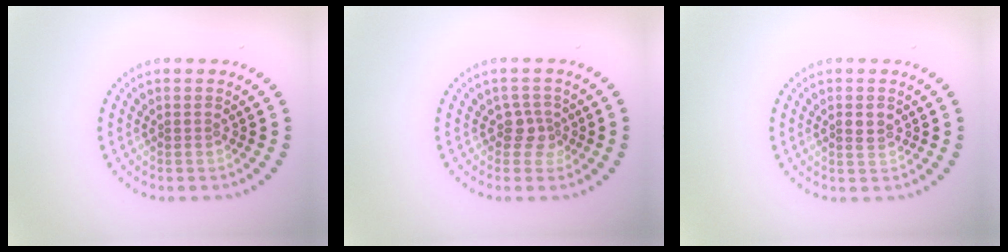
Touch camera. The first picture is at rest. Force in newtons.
{"total": 1.8, "press": 1.4, "slide": 1.2}
{"total": 1.3, "press": 1.3, "slide": 0.2}